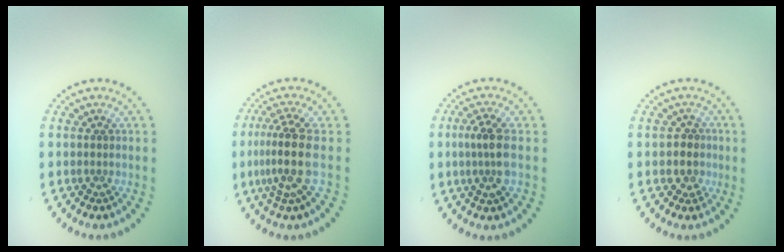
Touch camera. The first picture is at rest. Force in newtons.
{"total": 3.9, "press": 2.8, "slide": 2.8}
{"total": 2.8, "press": 2.5, "slide": 1.2}
{"total": 1.4, "press": 1.3, "slide": 0.7}